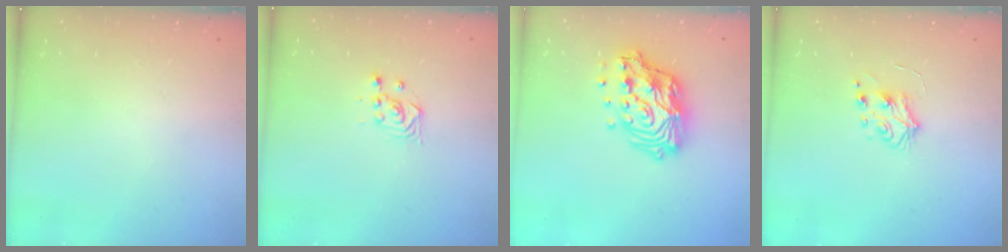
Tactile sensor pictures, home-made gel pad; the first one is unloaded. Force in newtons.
{"total": 3.3, "press": 3.2, "slide": 0.4}
{"total": 17.2, "press": 17.1, "slide": 1.6}
{"total": 5.3, "press": 5.2, "slide": 1.0}